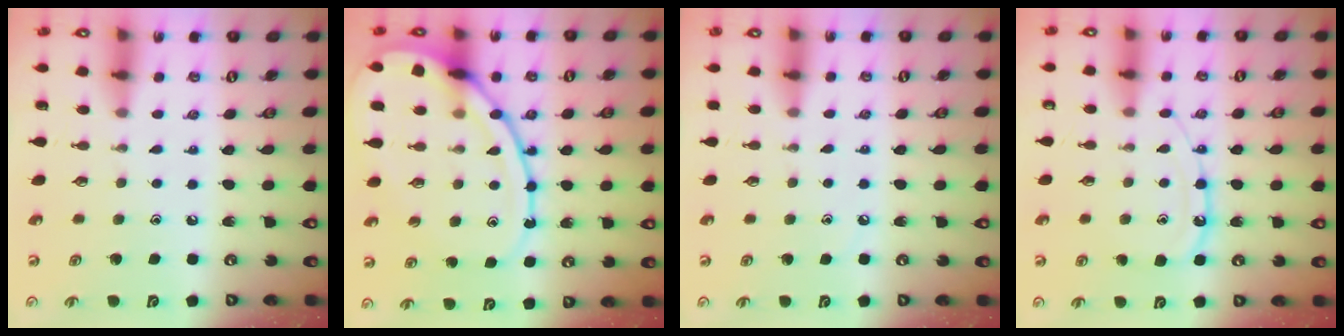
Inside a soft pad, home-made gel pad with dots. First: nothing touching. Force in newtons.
{"total": 17.3, "press": 17.2, "slide": 1.6}
{"total": 3.7, "press": 3.6, "slide": 0.6}
{"total": 11.1, "press": 11.0, "slide": 1.0}